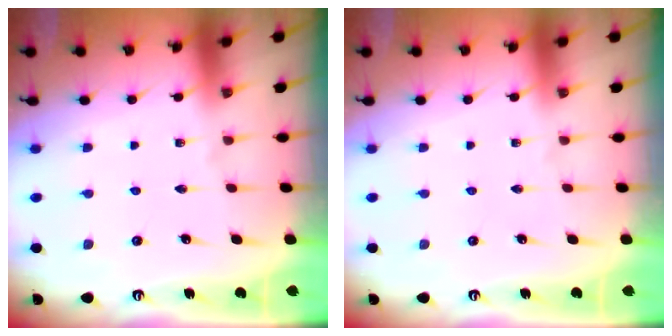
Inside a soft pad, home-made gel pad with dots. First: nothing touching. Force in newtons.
{"total": 0.0}